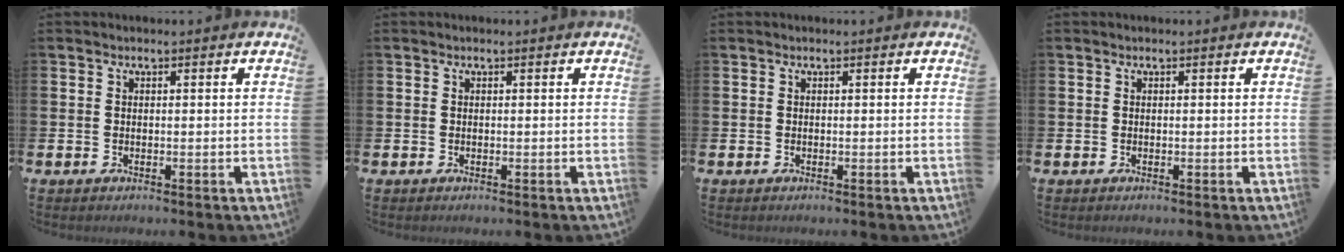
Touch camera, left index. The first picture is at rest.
{"total": 0.0}
{"total": 0.0}
{"total": 0.0}